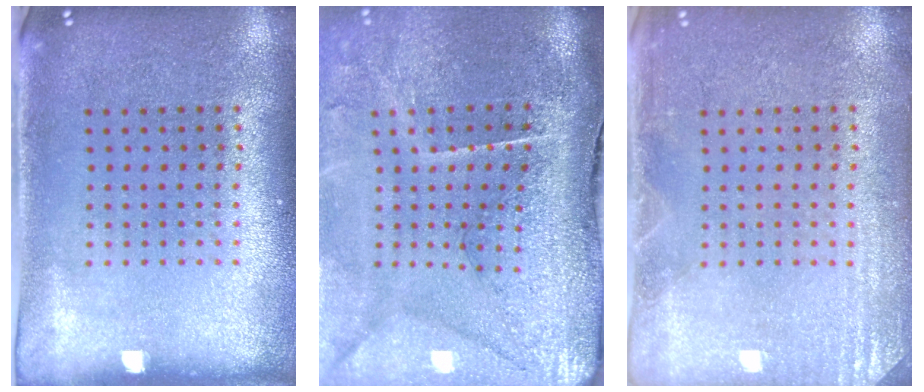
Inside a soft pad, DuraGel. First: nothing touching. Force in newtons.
{"total": 4.8, "press": 3.8, "slide": 3.0}
{"total": 2.6, "press": 2.5, "slide": 0.4}